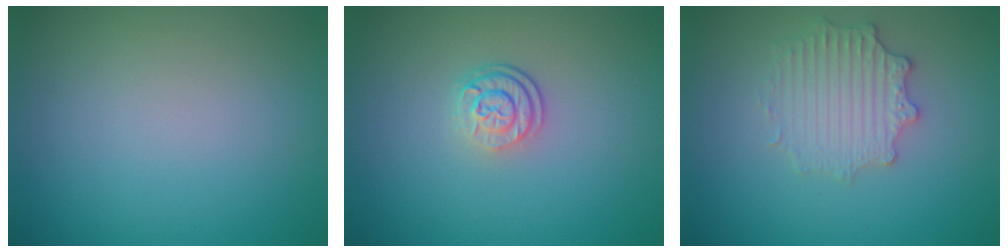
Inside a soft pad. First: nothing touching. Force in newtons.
{"total": 2.7, "press": 2.0, "slide": 1.8}
{"total": 2.7, "press": 2.6, "slide": 0.5}